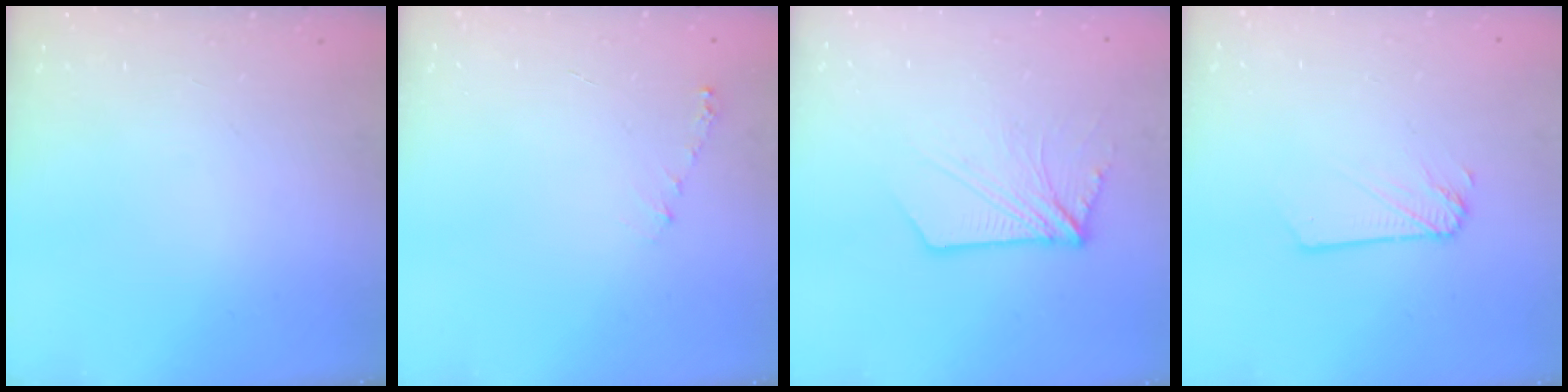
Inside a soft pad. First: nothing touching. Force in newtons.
{"total": 4.2, "press": 4.2, "slide": 0.4}
{"total": 9.8, "press": 9.7, "slide": 0.9}
{"total": 1.9, "press": 1.9, "slide": 0.3}